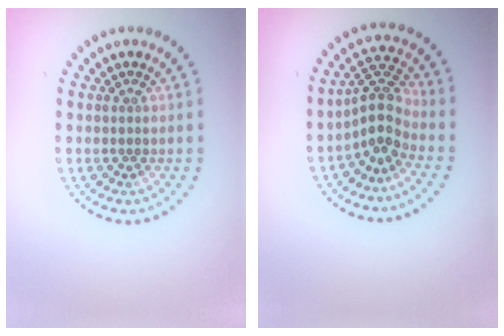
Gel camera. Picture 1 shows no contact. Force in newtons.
{"total": 3.4, "press": 2.6, "slide": 2.2}